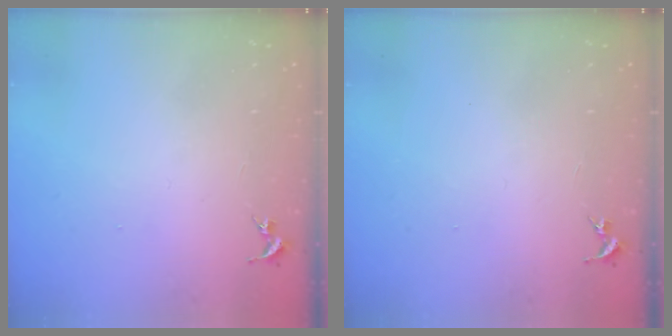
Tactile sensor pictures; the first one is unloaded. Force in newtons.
{"total": 0.0}